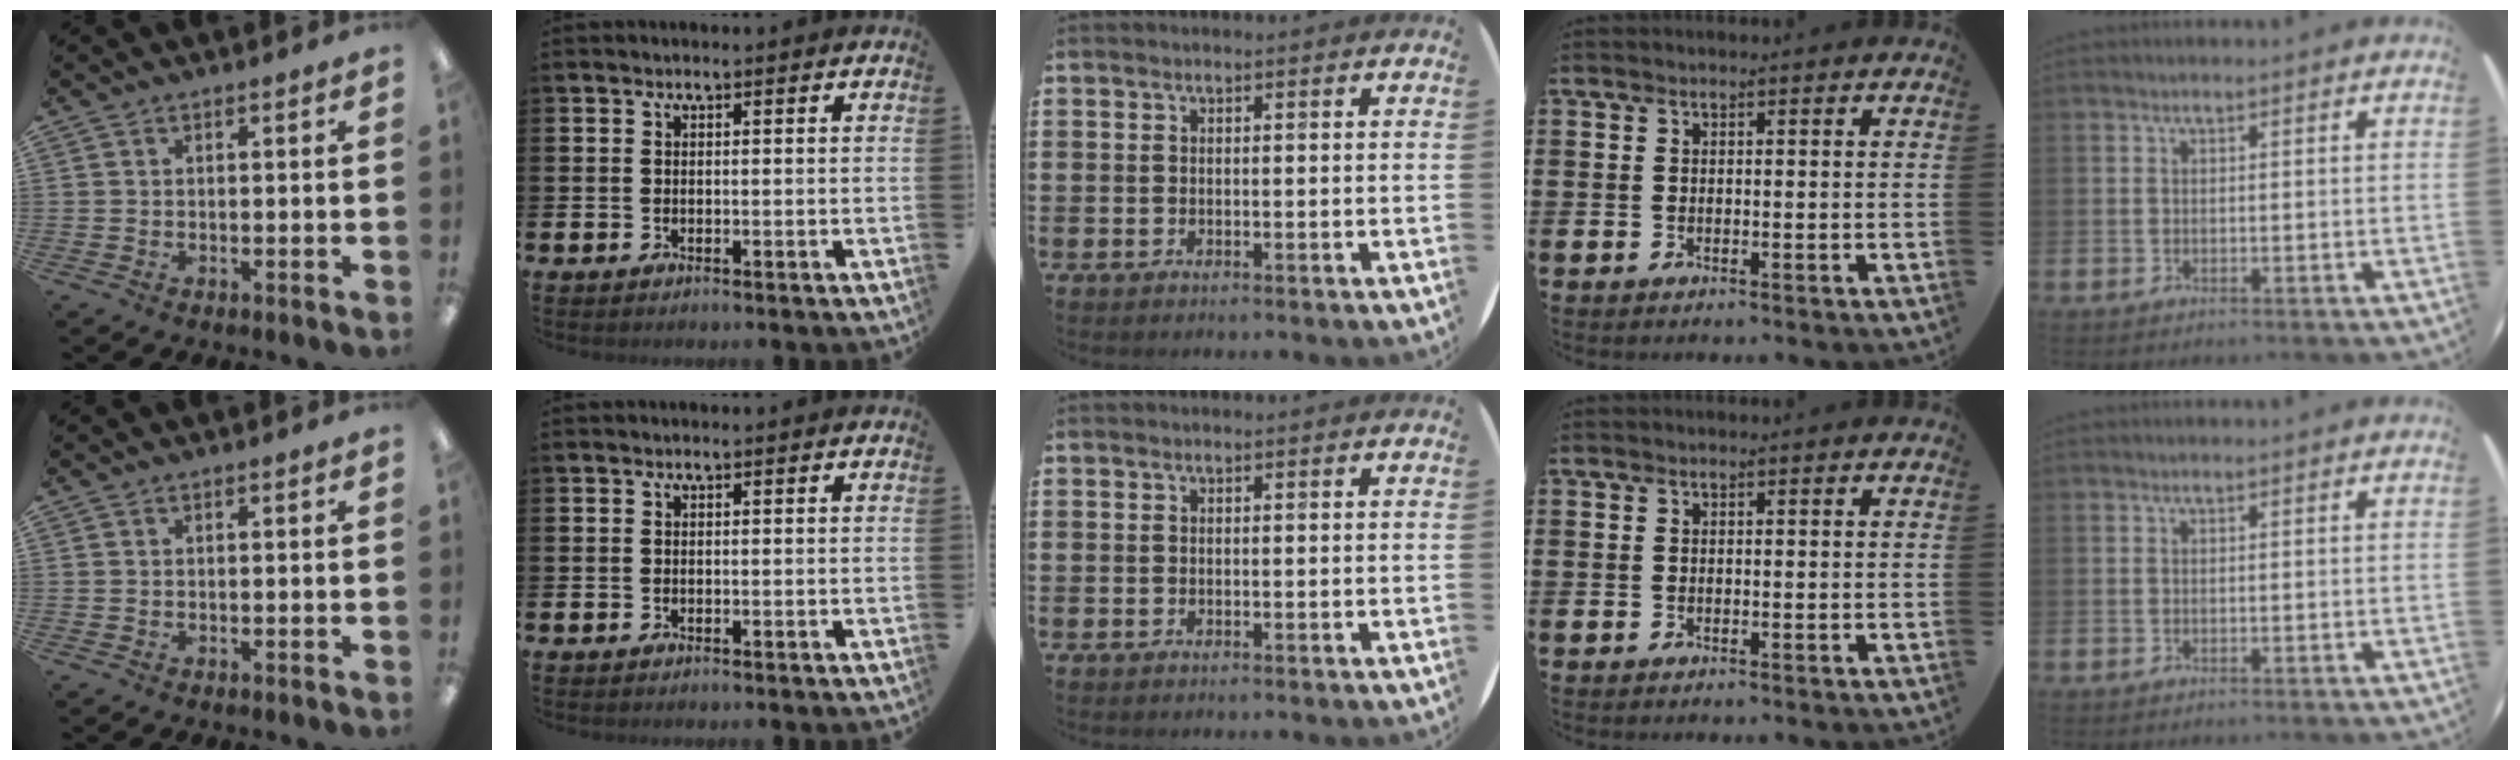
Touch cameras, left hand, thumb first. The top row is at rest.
{}